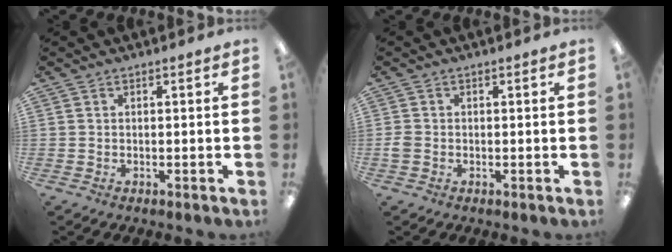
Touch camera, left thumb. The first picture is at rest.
{"total": 1.9, "force": [-0.4, 1.5, 1.1], "torque": [-0.017, 0.005, -0.007]}